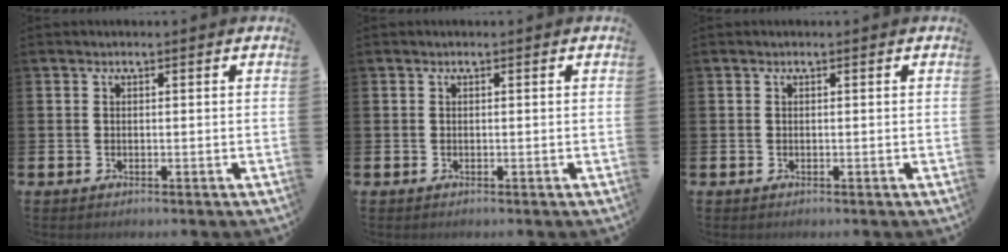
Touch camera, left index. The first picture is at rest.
{"total": 0.0}
{"total": 0.0}